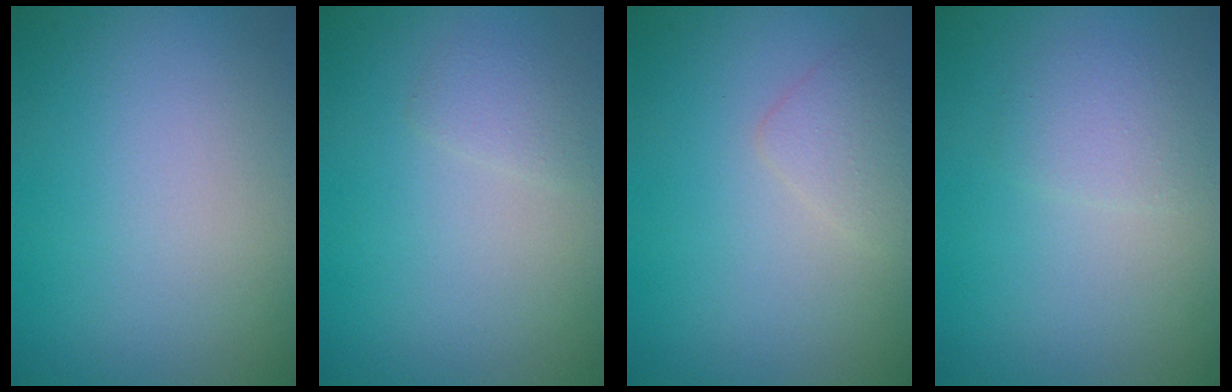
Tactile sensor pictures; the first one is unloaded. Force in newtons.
{"total": 1.1, "press": 1.1, "slide": 0.1}
{"total": 1.5, "press": 1.5, "slide": 0.1}
{"total": 1.6, "press": 1.6, "slide": 0.1}